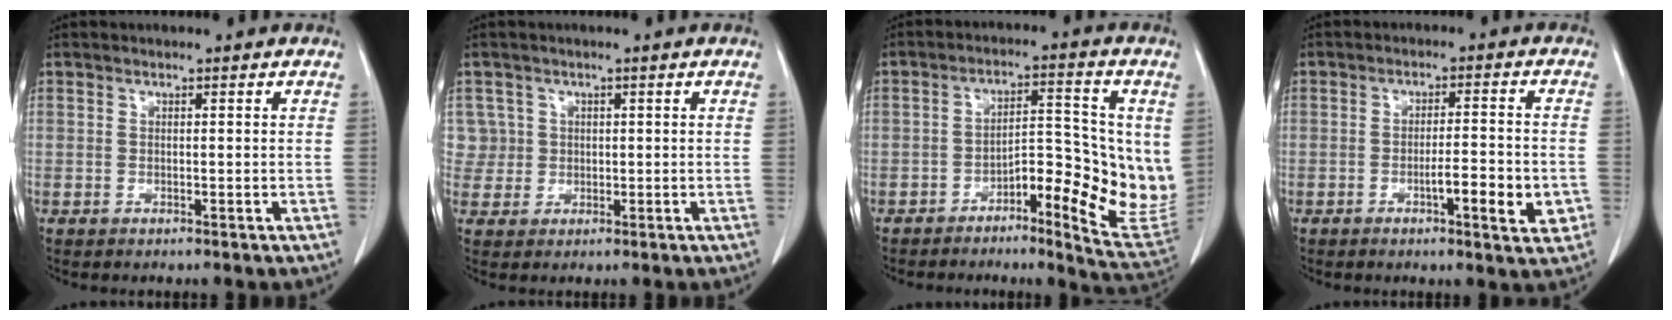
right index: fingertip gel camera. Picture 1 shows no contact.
{"total": 3.2, "force": [0.7, 3.1, -0.5], "torque": [0.027, 0.008, 0.010]}
{"total": 11.6, "force": [-1.4, 3.5, 11.0], "torque": [-0.145, 0.009, -0.023]}
{"total": 7.1, "force": [-2.4, 1.1, 6.6], "torque": [-0.091, -0.002, -0.031]}